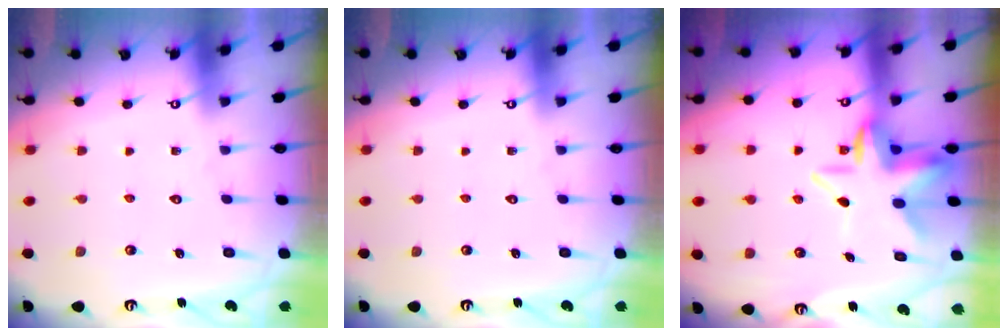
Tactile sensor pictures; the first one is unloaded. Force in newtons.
{"total": 0.0}
{"total": 8.6, "press": 8.2, "slide": 2.6}